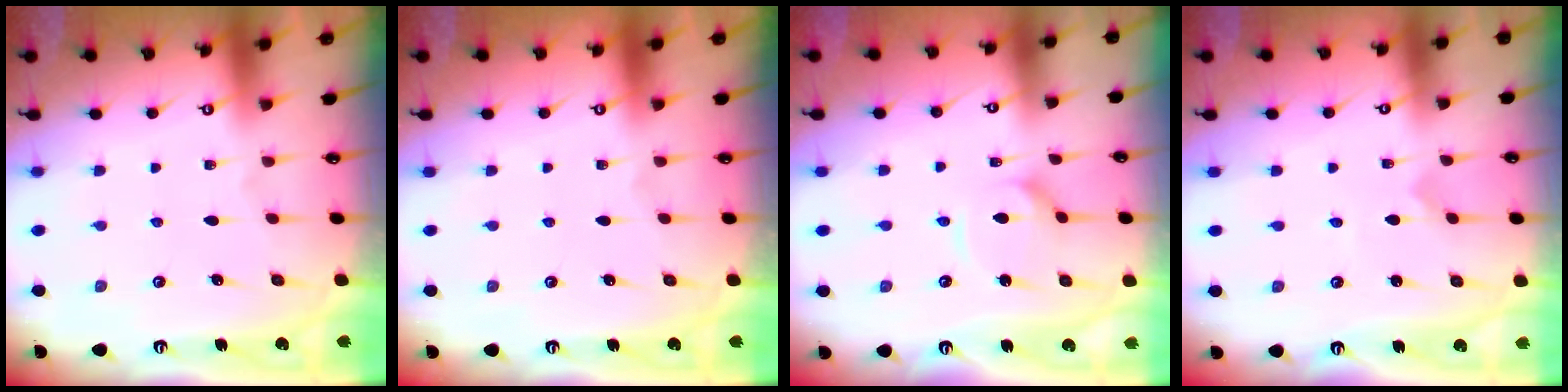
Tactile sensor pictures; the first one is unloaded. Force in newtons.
{"total": 0.0}
{"total": 4.0, "press": 4.0, "slide": 0.4}
{"total": 0.0}